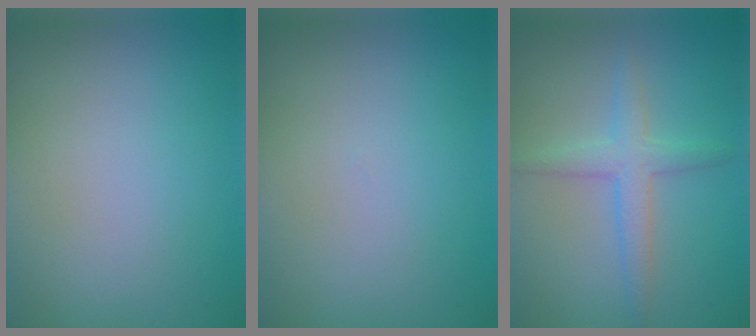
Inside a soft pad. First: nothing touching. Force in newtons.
{"total": 0.0}
{"total": 2.7, "press": 2.7, "slide": 0.0}